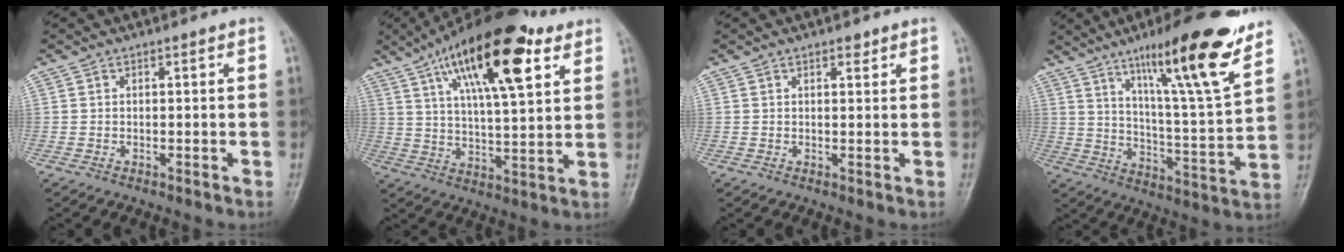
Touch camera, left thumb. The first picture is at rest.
{"total": 21.8, "force": [11.0, 7.3, 17.4], "torque": [-0.263, -0.020, 0.179]}
{"total": 1.6, "force": [1.1, 0.7, 1.0], "torque": [-0.006, -0.005, 0.014]}
{"total": 20.2, "force": [13.0, 2.6, 15.3], "torque": [-0.212, -0.070, 0.207]}